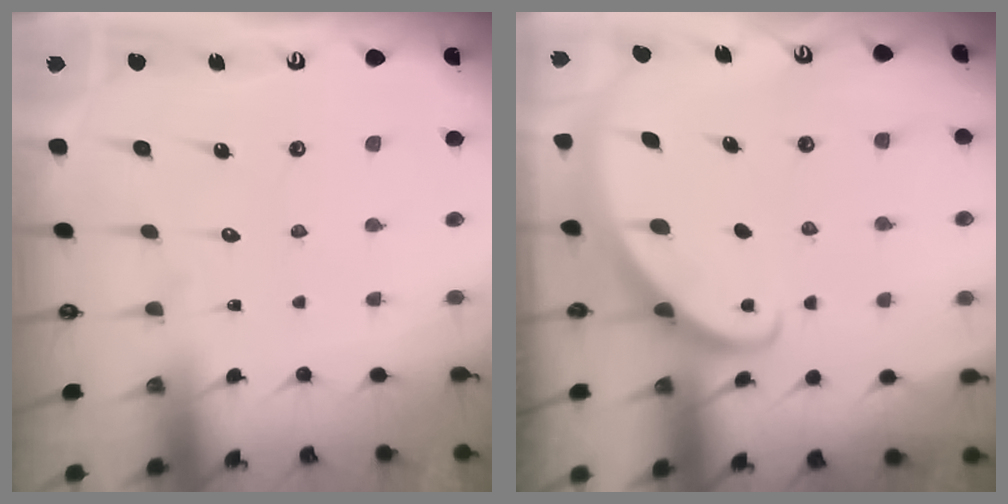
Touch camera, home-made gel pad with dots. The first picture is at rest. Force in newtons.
{"total": 2.7, "press": 2.7, "slide": 0.2}